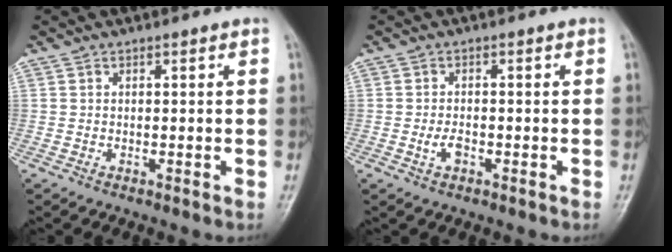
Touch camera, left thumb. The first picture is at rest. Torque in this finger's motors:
{"motor_torque": [-0.14, 0.21, 0.23, 0.18, 0.01]}